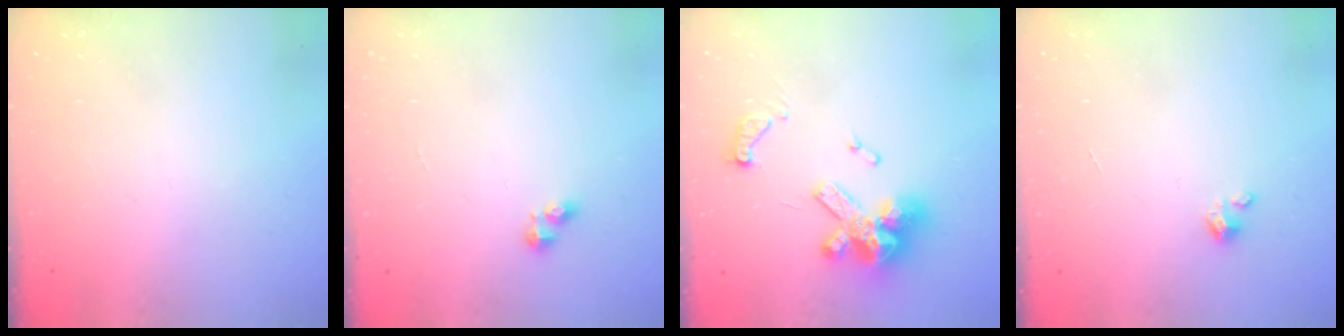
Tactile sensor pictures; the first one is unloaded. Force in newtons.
{"total": 2.8, "press": 2.8, "slide": 0.4}
{"total": 14.5, "press": 14.5, "slide": 0.9}
{"total": 2.0, "press": 1.9, "slide": 0.3}